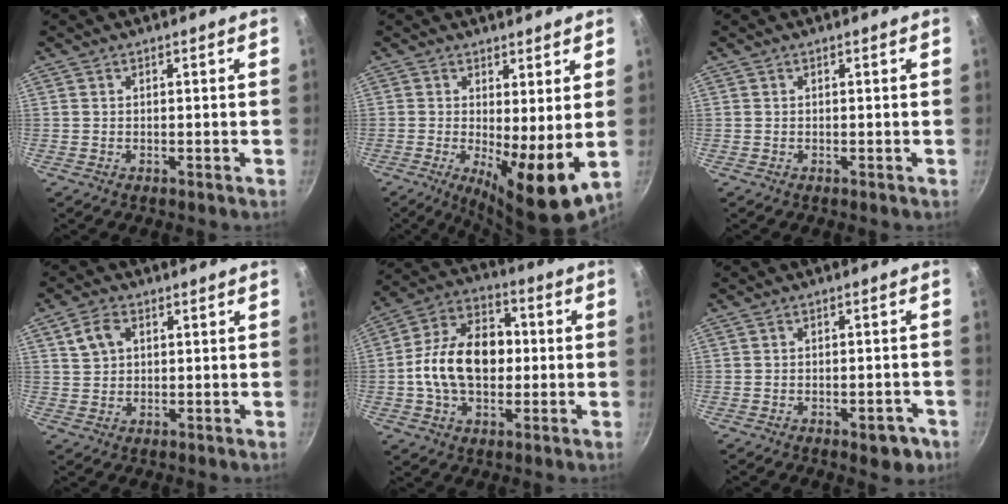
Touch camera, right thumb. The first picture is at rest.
{"total": 10.2, "force": [0.2, 3.1, 9.7], "torque": [-0.137, -0.022, 0.006]}
{"total": 0.0}
{"total": 4.9, "force": [1.8, 3.5, 3.0], "torque": [-0.045, 0.002, 0.033]}
{"total": 16.7, "force": [-0.4, 11.3, 12.2], "torque": [-0.174, 0.031, -0.023]}
{"total": 4.7, "force": [-2.4, 2.4, 3.3], "torque": [-0.022, 0.022, -0.019]}